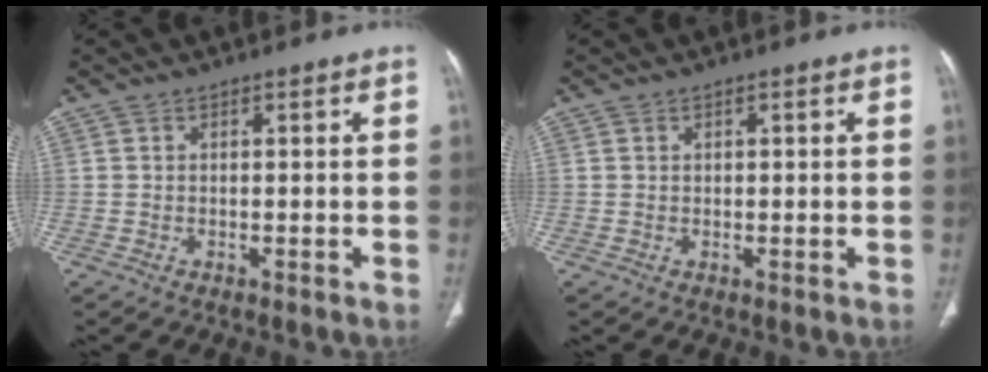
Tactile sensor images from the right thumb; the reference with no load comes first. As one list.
[{"total": 0.6, "force": [0.4, 0.3, 0.3], "torque": [0.001, -0.002, 0.007]}]